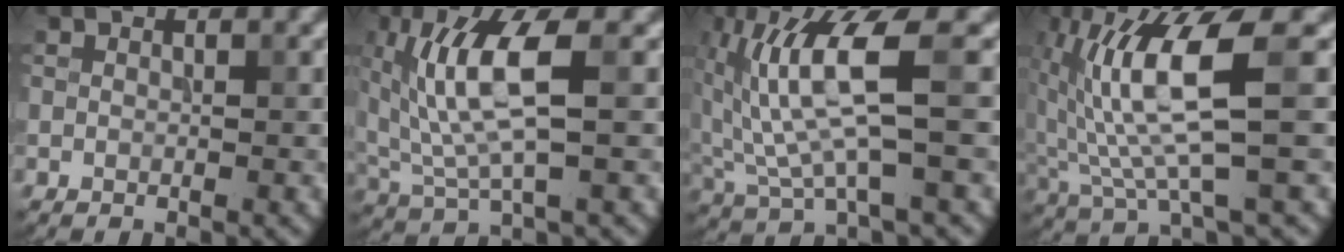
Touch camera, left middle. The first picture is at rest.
{"total": 7.7, "force": [1.8, 2.5, 7.0], "torque": [-0.152, -0.006, 0.037]}
{"total": 7.7, "force": [1.4, 1.8, 7.4], "torque": [-0.155, -0.006, 0.033]}
{"total": 8.1, "force": [1.0, 1.6, 7.8], "torque": [-0.154, -0.005, 0.028]}